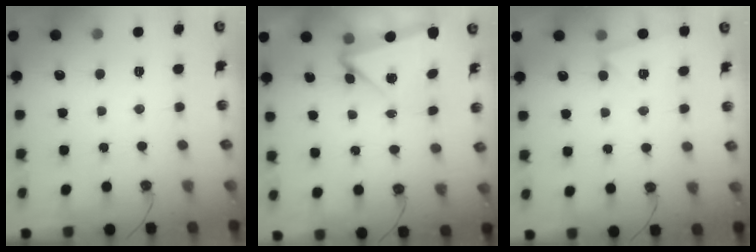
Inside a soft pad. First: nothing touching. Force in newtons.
{"total": 5.8, "press": 5.4, "slide": 2.1}
{"total": 2.9, "press": 2.8, "slide": 0.6}